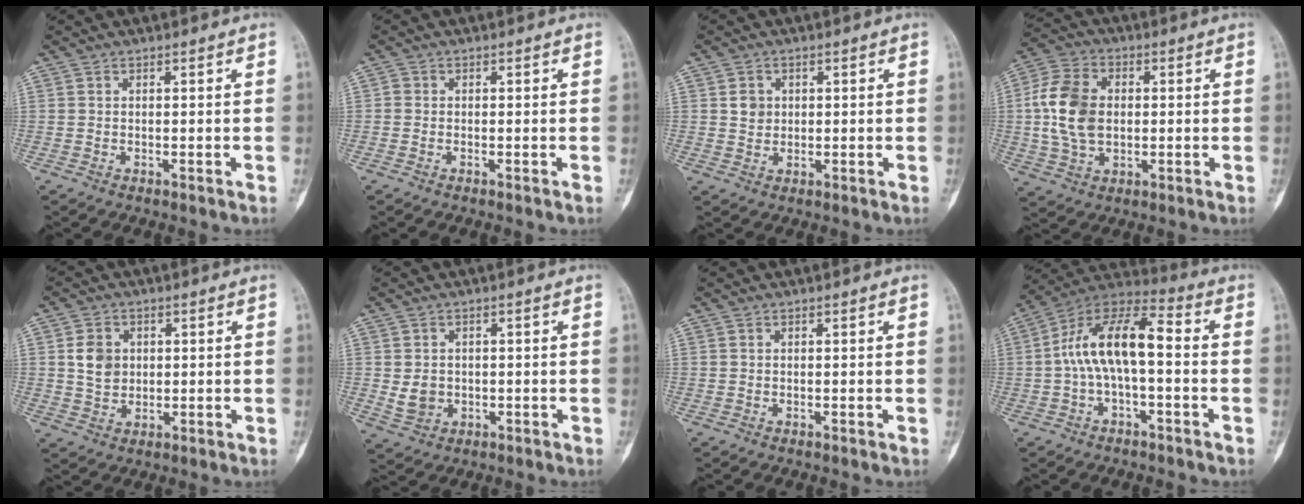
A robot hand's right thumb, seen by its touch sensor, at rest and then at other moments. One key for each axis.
{"total": 0.6, "fx": -0.3, "fy": 0.5, "fz": 0.3, "tx": 0.000, "ty": 0.001, "tz": -0.010}
{"total": 3.0, "fx": 0.7, "fy": 2.6, "fz": 1.2, "tx": -0.003, "ty": -0.001, "tz": 0.012}
{"total": 12.6, "fx": 0.5, "fy": 8.7, "fz": 9.0, "tx": -0.168, "ty": 0.012, "tz": 0.008}
{"total": 5.5, "fx": 1.0, "fy": 4.6, "fz": 2.9, "tx": -0.031, "ty": -0.005, "tz": 0.020}
{"total": 4.2, "fx": -0.2, "fy": 3.6, "fz": 2.1, "tx": -0.020, "ty": 0.001, "tz": 0.006}
{"total": 0.0}
{"total": 13.5, "fx": -0.6, "fy": 5.9, "fz": 12.1, "tx": -0.222, "ty": 0.055, "tz": -0.022}